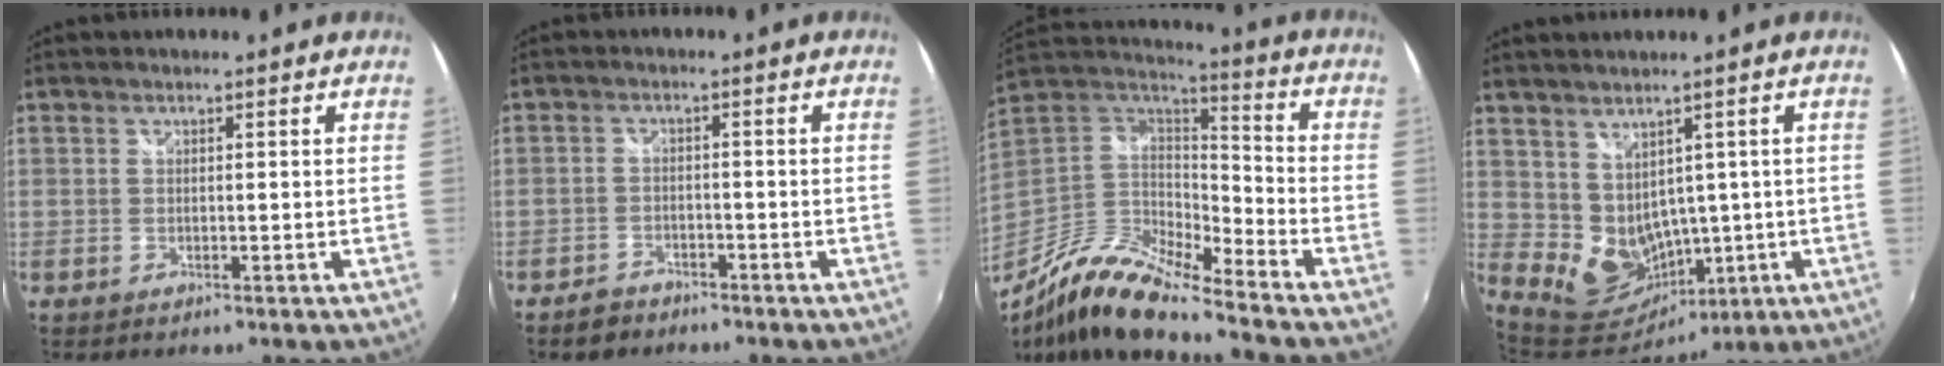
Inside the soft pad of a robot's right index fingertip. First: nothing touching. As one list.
[{"total": 3.9, "force": [-3.2, 2.1, 0.7], "torque": [-0.027, 0.013, -0.054]}, {"total": 16.2, "force": [-11.8, 3.5, 10.5], "torque": [-0.200, -0.021, -0.237]}, {"total": 10.3, "force": [1.4, 8.6, 5.5], "torque": [-0.119, -0.003, 0.060]}]